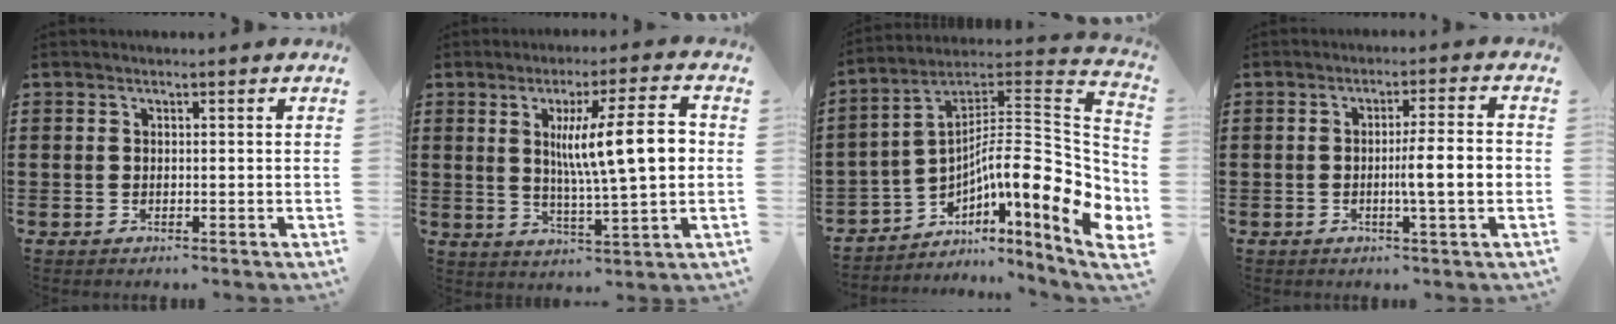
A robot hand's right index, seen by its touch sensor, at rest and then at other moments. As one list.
[{"total": 12.3, "force": [1.8, 2.3, 11.9], "torque": [-0.193, 0.001, 0.022]}, {"total": 13.2, "force": [-2.9, 3.4, 12.5], "torque": [-0.199, -0.042, -0.067]}, {"total": 6.0, "force": [-0.9, 0.2, 6.0], "torque": [-0.094, -0.007, -0.021]}]